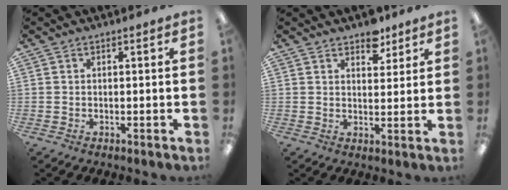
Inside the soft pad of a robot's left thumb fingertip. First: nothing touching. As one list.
[{"total": 5.5, "force": [4.4, 2.8, 1.8], "torque": [-0.005, -0.025, 0.075]}]